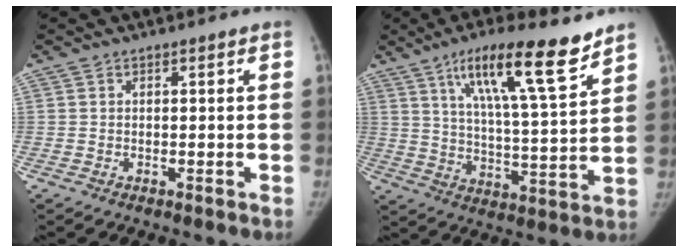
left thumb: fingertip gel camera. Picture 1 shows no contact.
{"total": 17.5, "force": [11.1, 2.8, 13.2], "torque": [-0.199, -0.052, 0.185]}